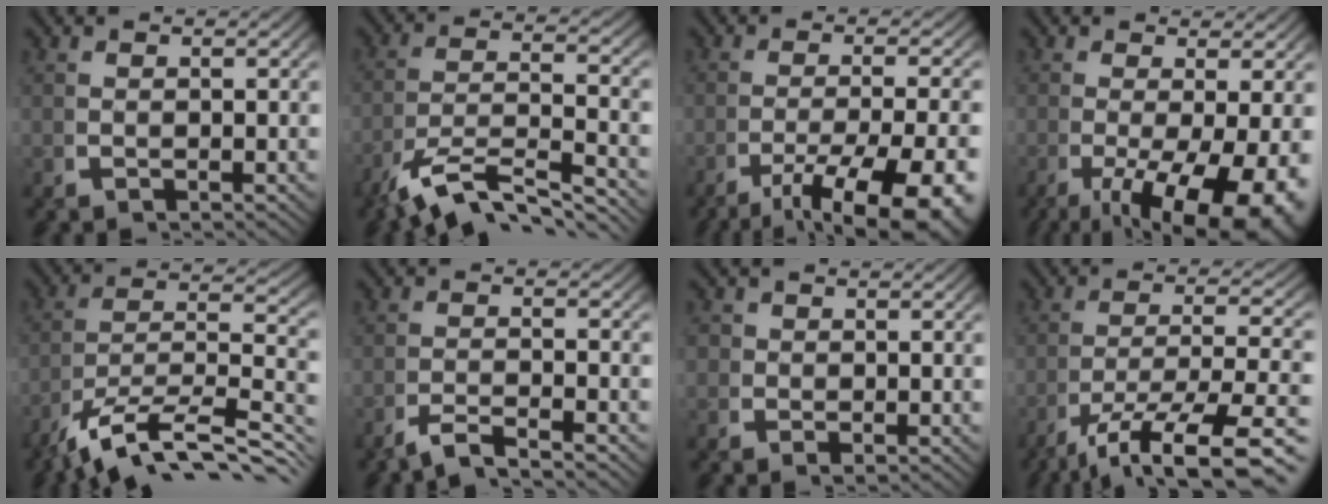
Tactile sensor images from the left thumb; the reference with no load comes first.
{"total": 8.6, "force": [-4.2, 4.2, 6.3], "torque": [-0.122, -0.032, -0.059]}
{"total": 8.7, "force": [-4.1, 3.8, 6.7], "torque": [-0.110, -0.030, -0.046]}
{"total": 10.3, "force": [-3.6, 5.3, 8.1], "torque": [-0.141, -0.047, -0.034]}
{"total": 11.3, "force": [-5.5, 5.6, 8.1], "torque": [-0.147, -0.035, -0.071]}
{"total": 2.9, "force": [-2.5, 0.4, 1.3], "torque": [-0.022, -0.001, -0.052]}
{"total": 2.5, "force": [0.4, 2.2, 1.0], "torque": [-0.025, -0.011, 0.006]}
{"total": 10.0, "force": [-4.6, 4.1, 7.9], "torque": [-0.147, -0.043, -0.046]}